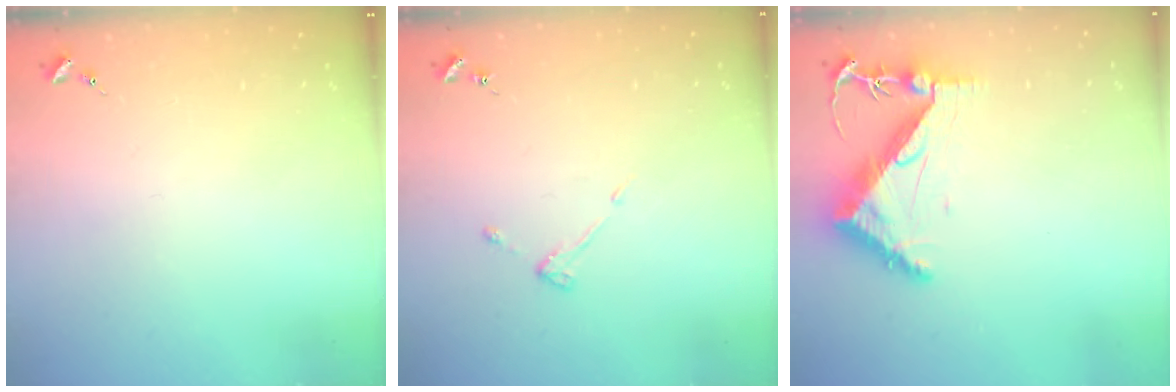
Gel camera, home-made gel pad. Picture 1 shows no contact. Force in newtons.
{"total": 3.0, "press": 3.0, "slide": 0.6}
{"total": 7.8, "press": 7.7, "slide": 1.0}